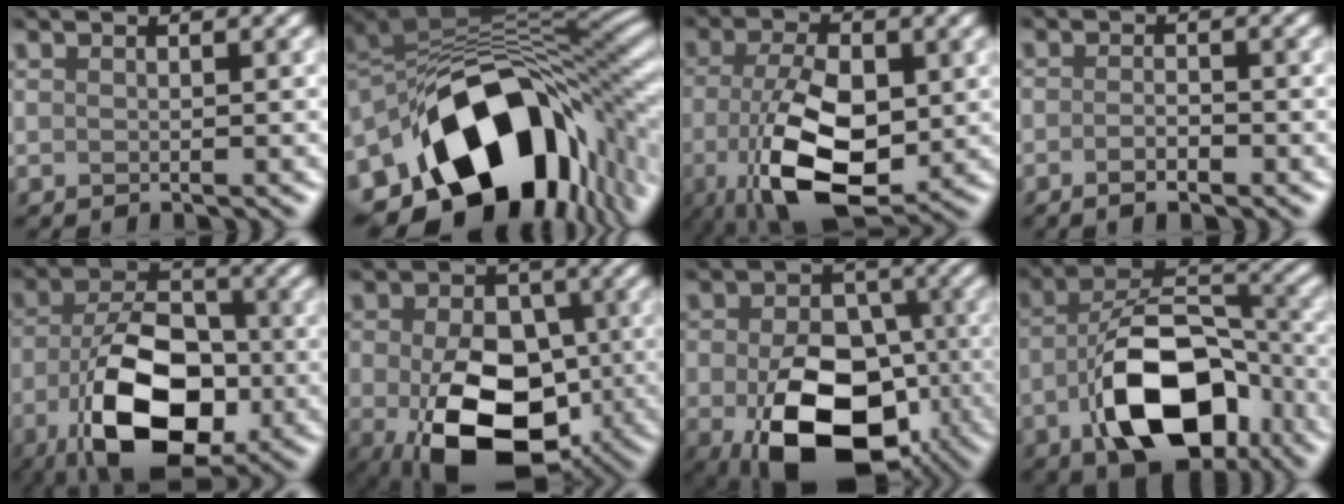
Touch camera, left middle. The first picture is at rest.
{"total": 16.5, "force": [-4.7, 11.1, 11.2], "torque": [-0.183, -0.009, -0.064]}
{"total": 9.7, "force": [-3.1, 4.9, 7.8], "torque": [-0.167, -0.009, -0.049]}
{"total": 1.2, "force": [-1.0, 0.1, 0.5], "torque": [-0.017, 0.005, -0.017]}
{"total": 11.1, "force": [-4.8, 5.9, 8.1], "torque": [-0.157, 0.002, -0.080]}
{"total": 11.7, "force": [-3.7, 7.5, 8.2], "torque": [-0.144, -0.031, -0.047]}
{"total": 12.8, "force": [-5.0, 8.3, 8.3], "torque": [-0.155, -0.042, -0.059]}
{"total": 11.6, "force": [-4.9, 6.8, 8.0], "torque": [-0.147, -0.002, -0.077]}